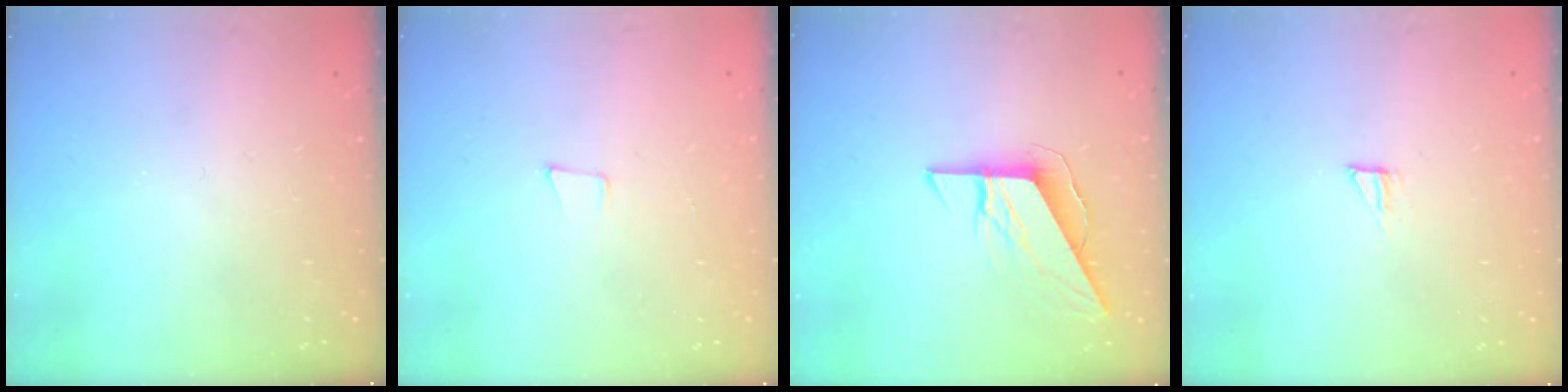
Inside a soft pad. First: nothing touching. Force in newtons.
{"total": 4.6, "press": 3.6, "slide": 2.9}
{"total": 8.0, "press": 8.0, "slide": 0.5}
{"total": 5.1, "press": 5.1, "slide": 0.4}